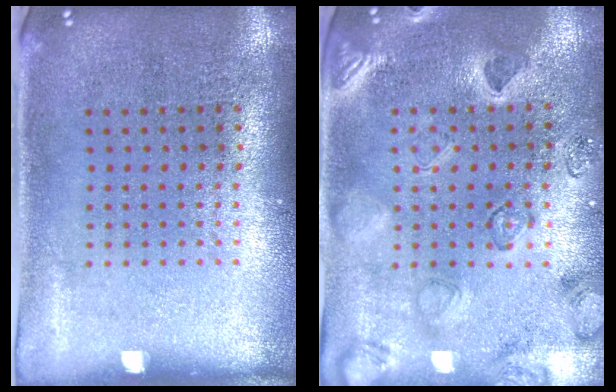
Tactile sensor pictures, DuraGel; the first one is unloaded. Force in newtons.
{"total": 2.4, "press": 2.3, "slide": 0.7}